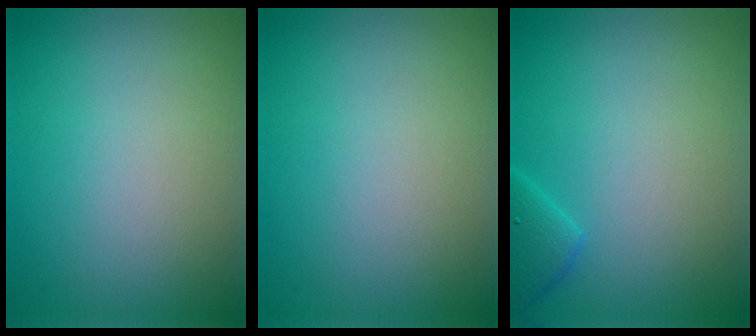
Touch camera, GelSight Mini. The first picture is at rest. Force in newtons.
{"total": 0.0}
{"total": 1.8, "press": 1.8, "slide": 0.1}